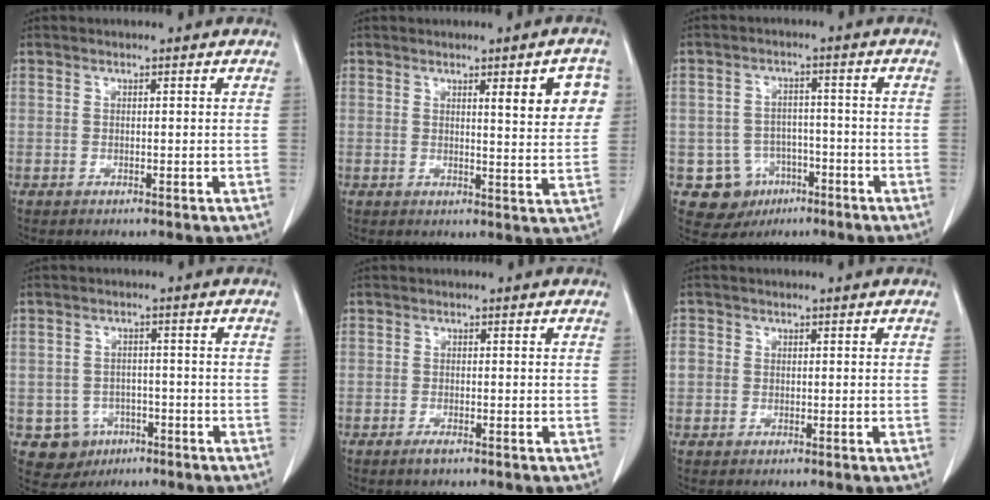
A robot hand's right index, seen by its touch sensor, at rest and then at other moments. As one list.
[{"total": 7.0, "force": [2.6, 1.2, 6.4], "torque": [-0.073, -0.002, 0.029]}, {"total": 7.9, "force": [-3.5, 7.1, 1.1], "torque": [-0.015, 0.012, -0.042]}, {"total": 5.4, "force": [-2.2, 4.9, 0.7], "torque": [-0.009, 0.010, -0.025]}, {"total": 1.4, "force": [-1.0, 0.2, 1.0], "torque": [-0.020, -0.003, -0.017]}, {"total": 2.7, "force": [0.0, 2.5, 0.9], "torque": [-0.015, 0.011, 0.001]}]